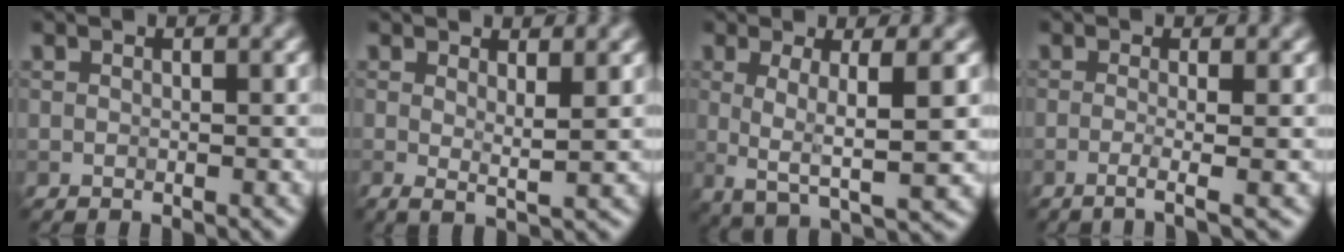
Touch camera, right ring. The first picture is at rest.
{"total": 2.0, "force": [0.8, 0.4, 1.8], "torque": [-0.025, -0.008, 0.014]}
{"total": 5.1, "force": [0.2, 1.3, 5.0], "torque": [-0.082, -0.003, 0.004]}
{"total": 2.9, "force": [-0.6, 1.0, 2.6], "torque": [-0.027, -0.004, -0.022]}